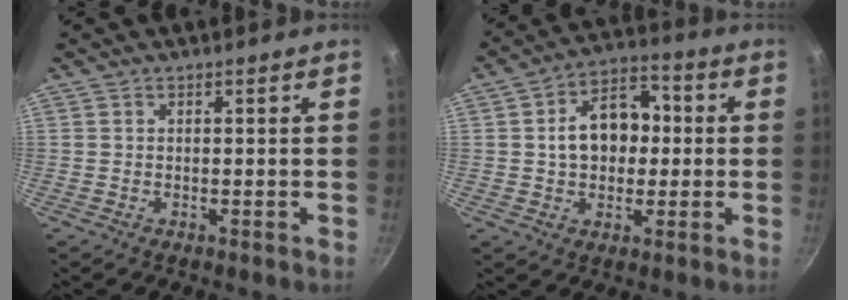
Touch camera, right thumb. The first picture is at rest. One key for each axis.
{"total": 12.1, "fx": 0.8, "fy": 8.4, "fz": 8.7, "tx": -0.109, "ty": 0.026, "tz": 0.006}